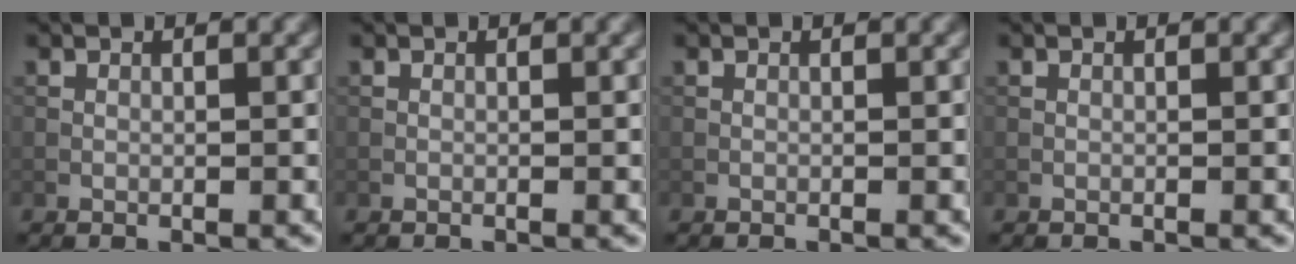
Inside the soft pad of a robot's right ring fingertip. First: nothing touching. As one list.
[{"total": 0.0}, {"total": 0.0}, {"total": 0.0}]